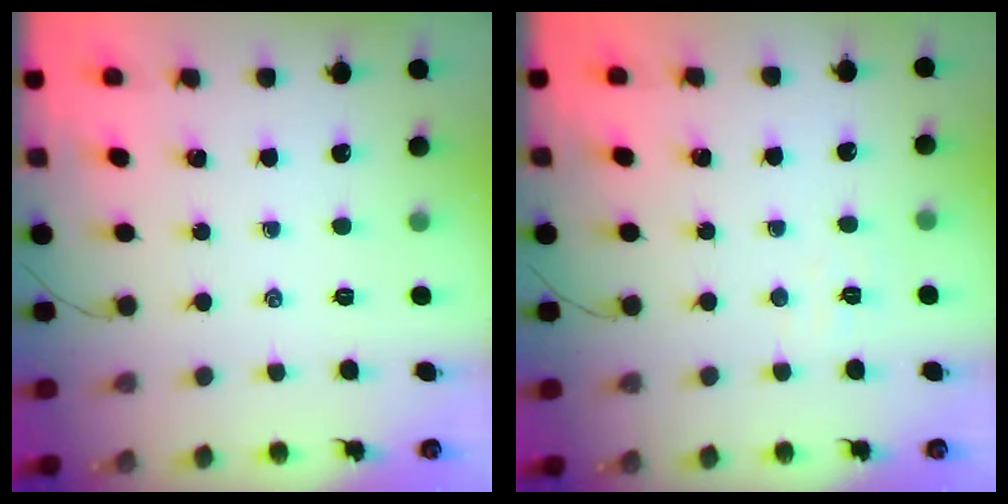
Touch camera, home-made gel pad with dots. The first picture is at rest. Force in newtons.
{"total": 3.2, "press": 3.1, "slide": 0.8}